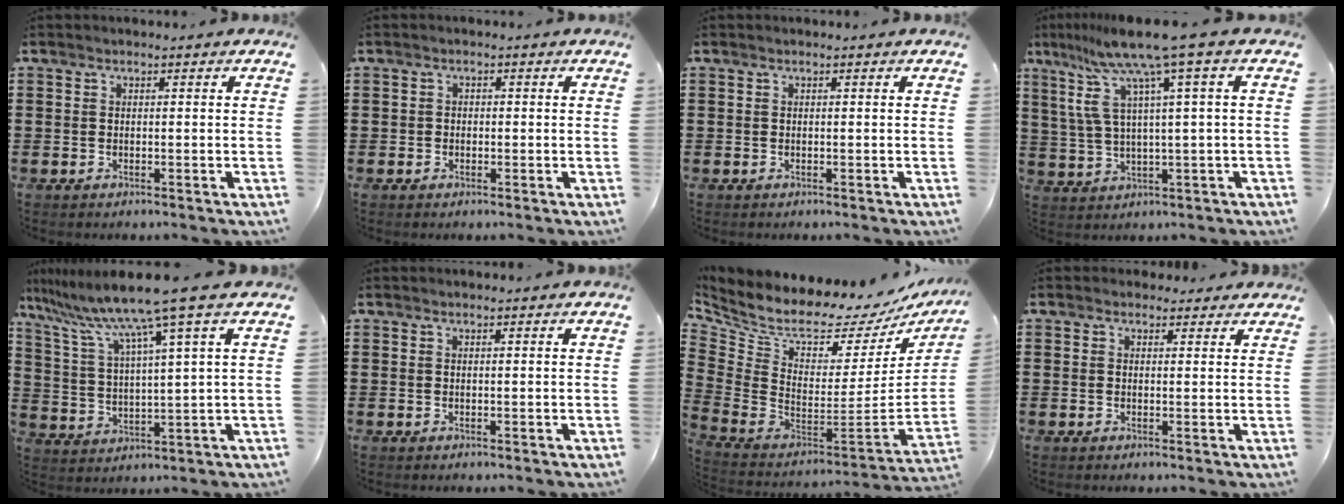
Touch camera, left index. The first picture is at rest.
{"total": 1.0, "force": [-0.5, 0.7, 0.4], "torque": [-0.009, 0.003, -0.011]}
{"total": 0.0}
{"total": 9.8, "force": [5.1, -0.3, 8.4], "torque": [-0.207, -0.036, 0.073]}
{"total": 10.2, "force": [7.4, -1.5, 6.9], "torque": [-0.162, -0.043, 0.113]}
{"total": 0.0}
{"total": 6.7, "force": [5.9, 2.2, 2.4], "torque": [-0.083, -0.075, 0.094]}
{"total": 1.5, "force": [1.3, 0.8, 0.2], "torque": [0.000, 0.001, 0.023]}